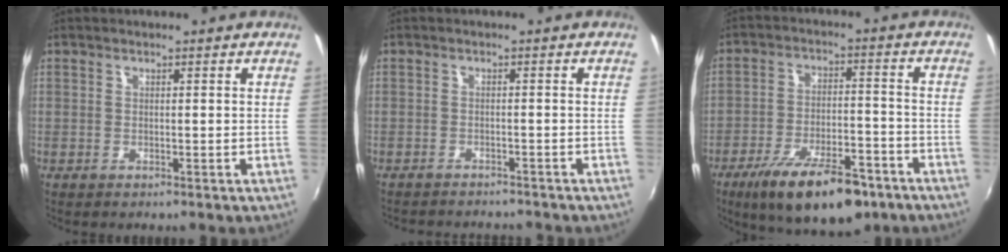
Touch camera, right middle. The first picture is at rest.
{"total": 6.6, "force": [-6.2, 1.5, 1.9], "torque": [-0.053, -0.014, -0.089]}
{"total": 16.9, "force": [-11.4, 5.8, 11.0], "torque": [-0.198, -0.022, -0.173]}